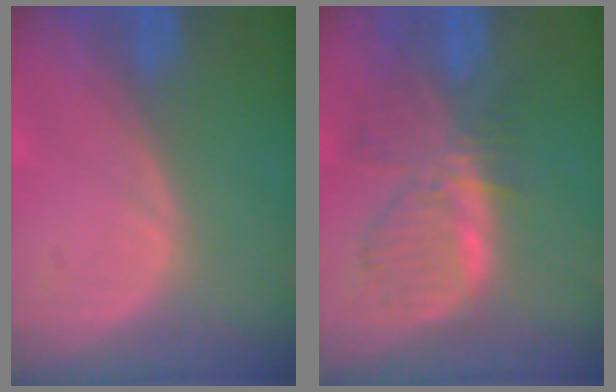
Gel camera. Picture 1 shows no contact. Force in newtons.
{"total": 7.9, "press": 7.0, "slide": 3.6}